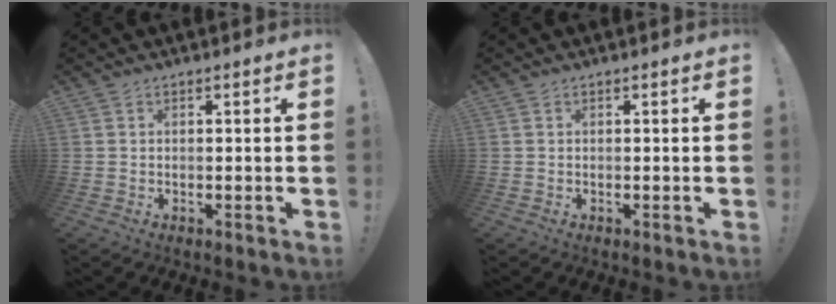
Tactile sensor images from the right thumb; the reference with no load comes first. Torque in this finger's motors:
{"motor_torque": [0.04, 0.03, 0.01, 0.04, 0.00]}